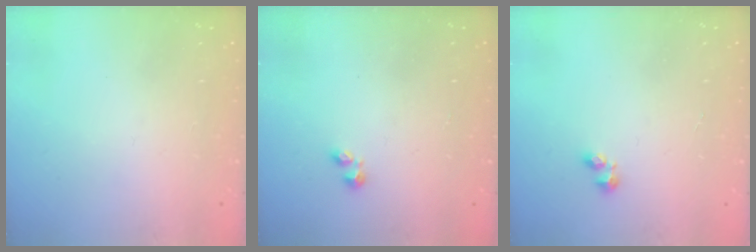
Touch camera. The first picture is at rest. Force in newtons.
{"total": 0.7, "press": 0.7, "slide": 0.2}
{"total": 2.2, "press": 2.1, "slide": 0.7}